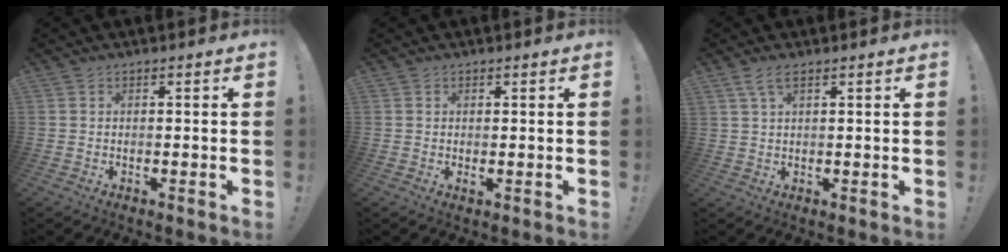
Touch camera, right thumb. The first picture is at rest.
{"total": 0.6, "force": [0.3, 0.2, 0.5], "torque": [-0.007, -0.002, 0.005]}
{"total": 3.7, "force": [2.2, 1.1, 2.8], "torque": [-0.056, -0.002, 0.040]}